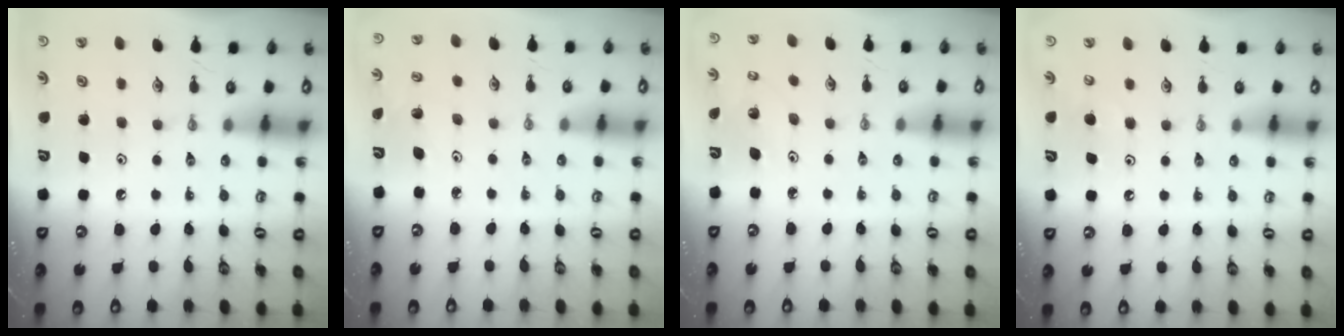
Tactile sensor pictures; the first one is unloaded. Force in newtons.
{"total": 2.8, "press": 2.7, "slide": 1.0}
{"total": 2.2, "press": 2.2, "slide": 0.2}
{"total": 5.1, "press": 5.0, "slide": 0.4}